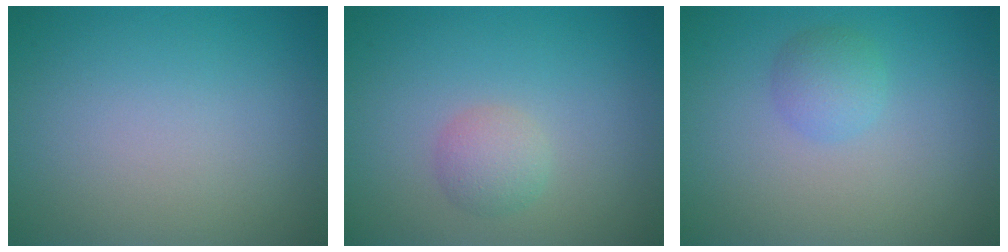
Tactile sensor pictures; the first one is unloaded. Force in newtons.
{"total": 1.9, "press": 1.9, "slide": 0.1}
{"total": 1.9, "press": 1.9, "slide": 0.1}